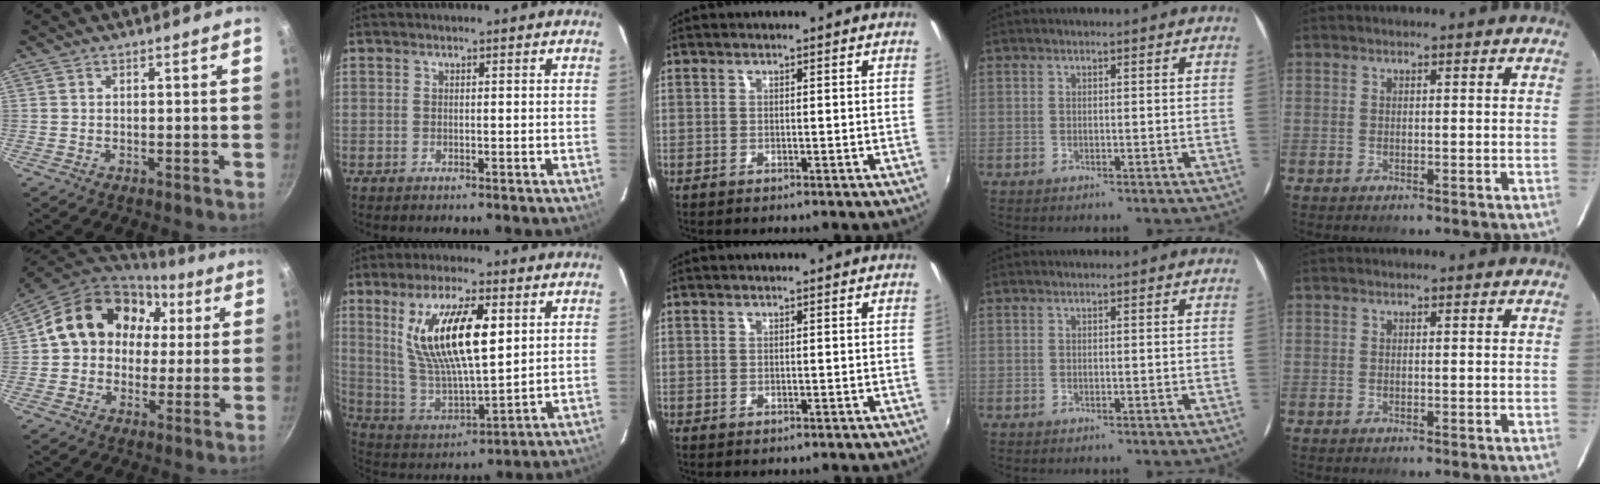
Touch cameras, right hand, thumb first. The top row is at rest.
{"thumb": {"total": 18.3, "force": [3.5, 15.0, 9.8], "torque": [-0.138, 0.040, 0.048]}, "index": {"total": 17.1, "force": [5.9, 5.6, 15.1], "torque": [-0.285, 0.000, 0.121]}}